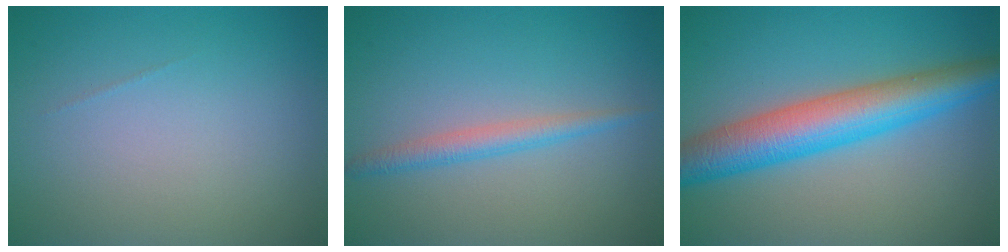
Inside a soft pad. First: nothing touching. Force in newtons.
{"total": 2.0, "press": 2.0, "slide": 0.1}
{"total": 7.5, "press": 7.5, "slide": 0.1}